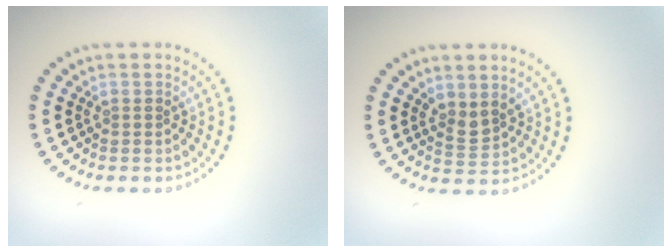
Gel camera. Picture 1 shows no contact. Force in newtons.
{"total": 1.8, "press": 1.4, "slide": 1.2}